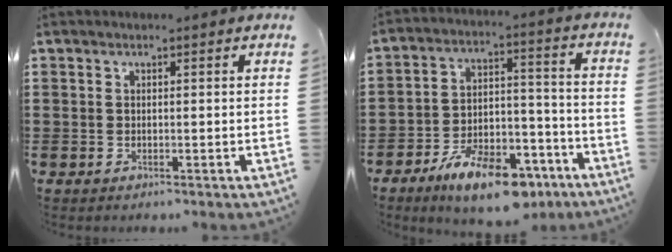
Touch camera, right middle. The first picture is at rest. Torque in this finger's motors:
{"motor_torque": [2.14, 0.00, 0.45, 0.21]}